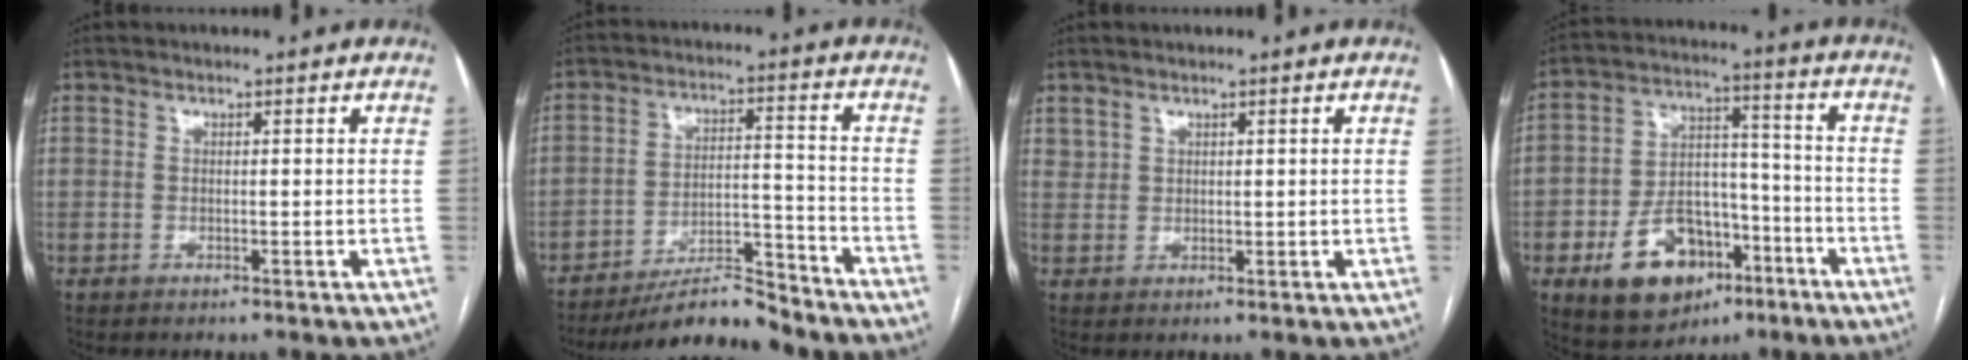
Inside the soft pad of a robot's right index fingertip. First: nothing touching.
{"total": 10.3, "force": [-9.5, 1.5, 3.7], "torque": [-0.053, 0.014, -0.161]}
{"total": 1.9, "force": [1.7, 1.0, 0.3], "torque": [0.003, 0.000, 0.033]}
{"total": 14.5, "force": [-7.0, 9.0, 9.0], "torque": [-0.158, 0.020, -0.105]}